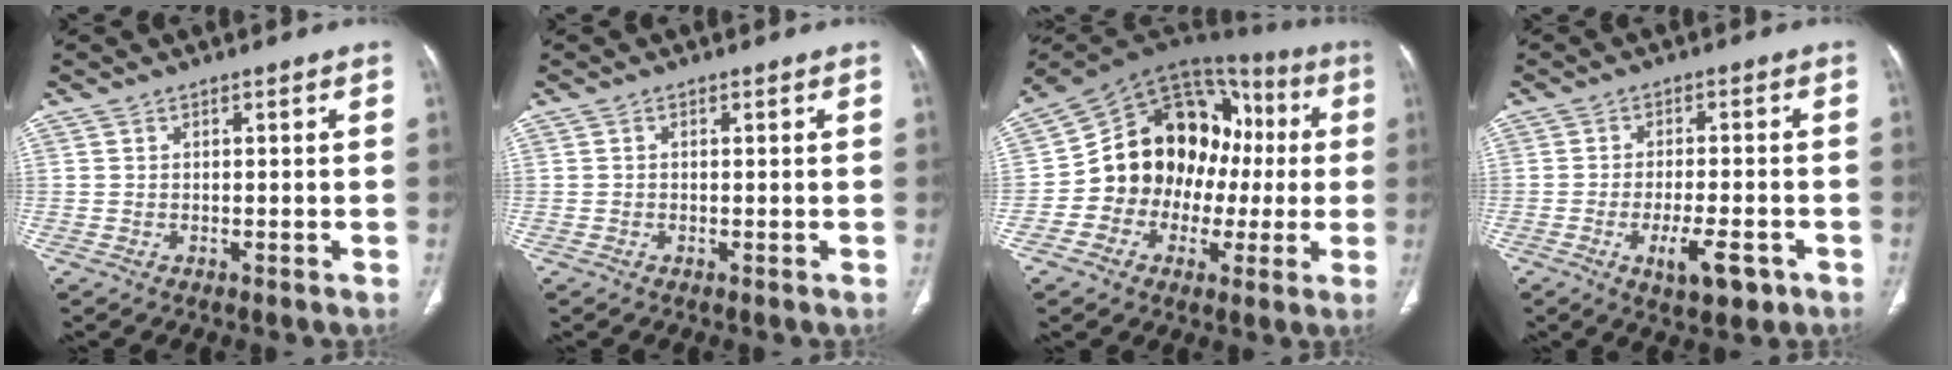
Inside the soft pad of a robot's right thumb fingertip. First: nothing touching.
{"total": 0.0}
{"total": 20.1, "force": [-1.0, 15.7, 12.5], "torque": [-0.136, 0.066, -0.012]}
{"total": 7.6, "force": [-3.3, 2.8, 6.2], "torque": [-0.097, 0.008, -0.043]}